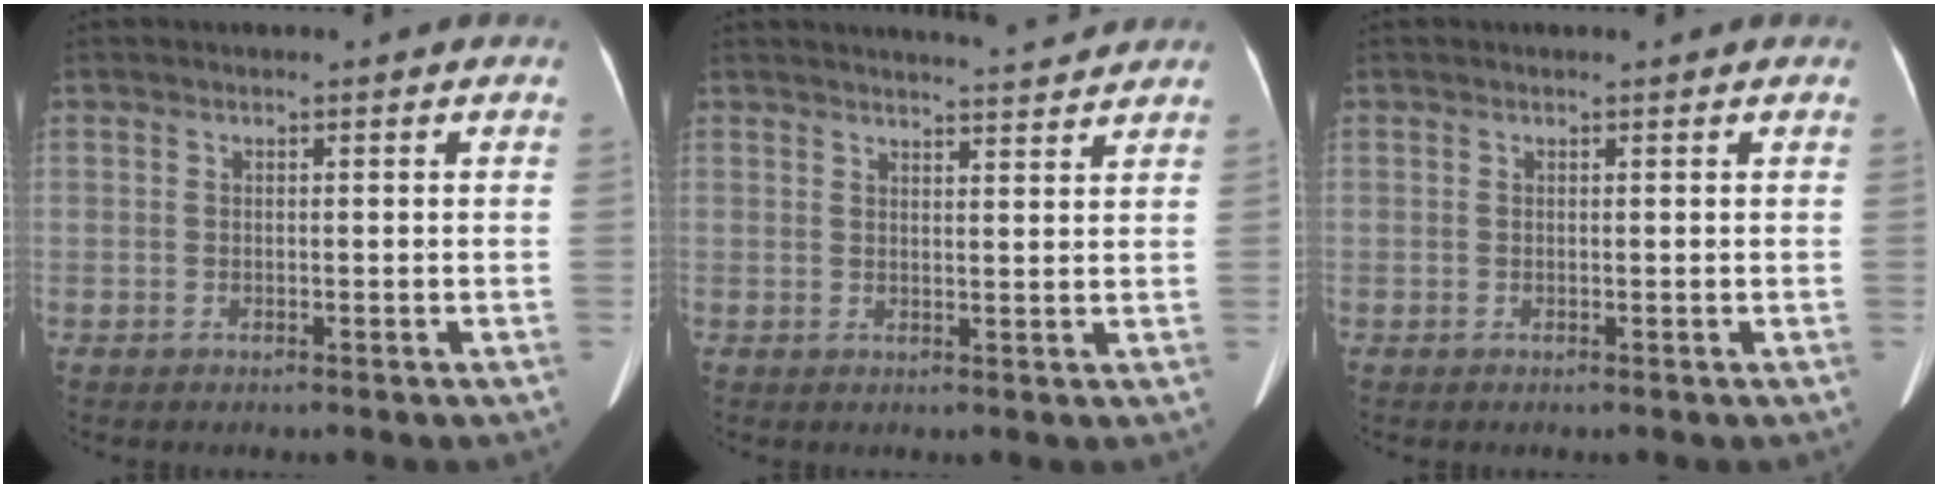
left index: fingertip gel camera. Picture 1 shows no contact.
{"total": 6.9, "force": [6.7, -0.2, 1.6], "torque": [-0.029, 0.002, 0.081]}
{"total": 0.9, "force": [0.9, 0.0, 0.2], "torque": [-0.008, 0.008, 0.011]}